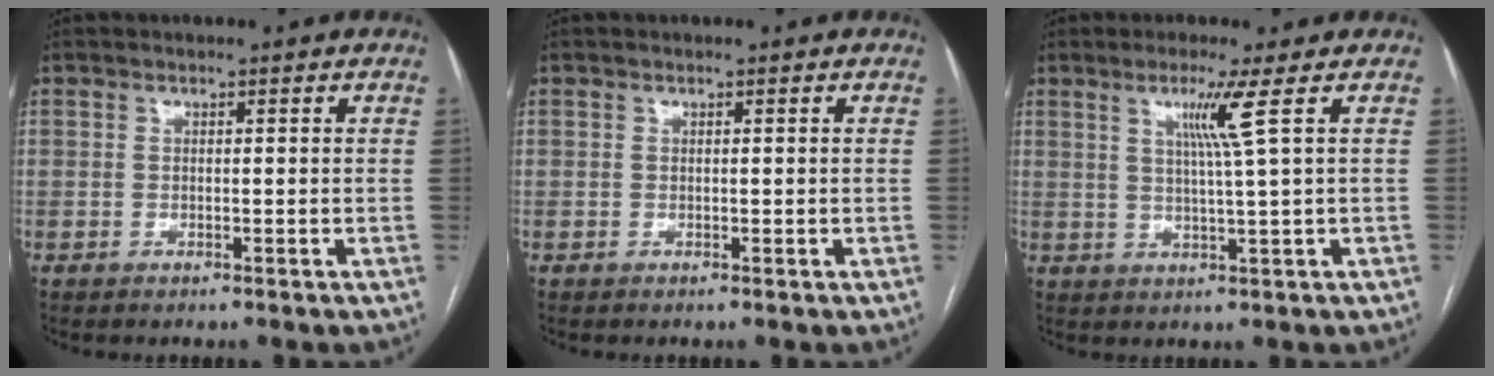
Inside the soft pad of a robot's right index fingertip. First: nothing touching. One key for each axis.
{"total": 0.0}
{"total": 4.9, "fx": 1.9, "fy": -1.8, "fz": 4.1, "tx": -0.081, "ty": -0.008, "tz": 0.040}